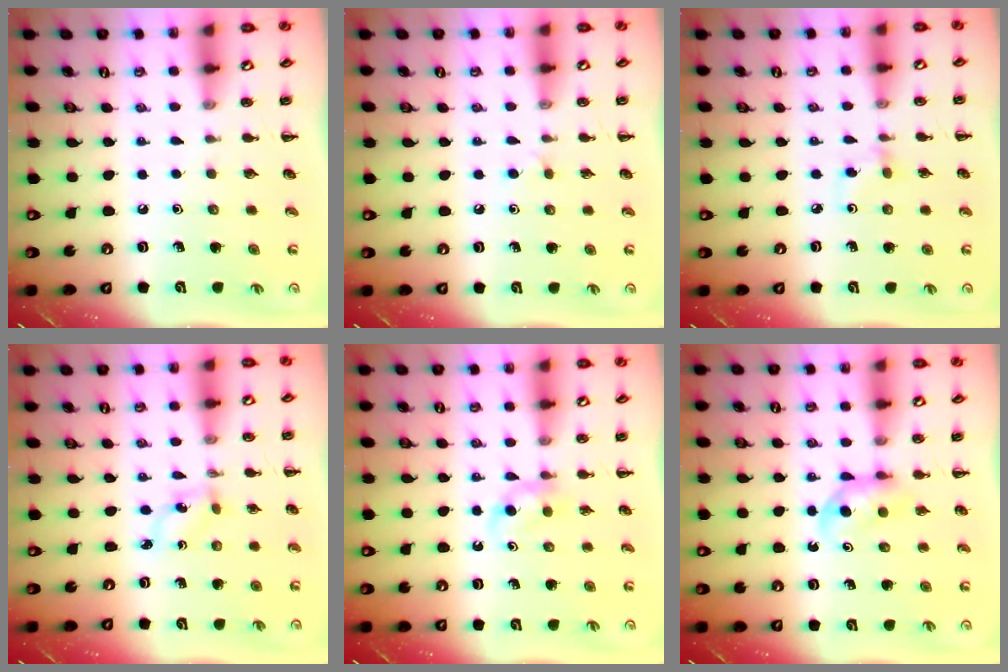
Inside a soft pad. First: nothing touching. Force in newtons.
{"total": 2.4, "press": 2.3, "slide": 0.9}
{"total": 3.0, "press": 2.8, "slide": 1.1}
{"total": 1.9, "press": 1.8, "slide": 0.7}
{"total": 2.9, "press": 2.6, "slide": 1.3}
{"total": 4.5, "press": 4.3, "slide": 1.4}